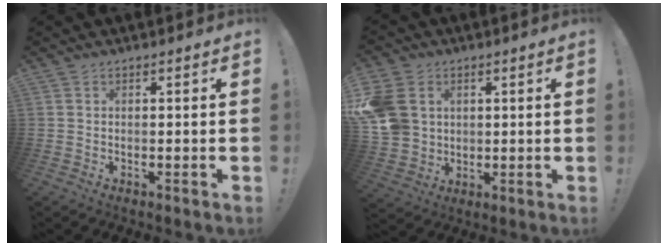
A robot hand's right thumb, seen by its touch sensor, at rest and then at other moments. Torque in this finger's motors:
{"motor_torque": [1.66, 1.71, 1.12, -0.02, 0.64]}